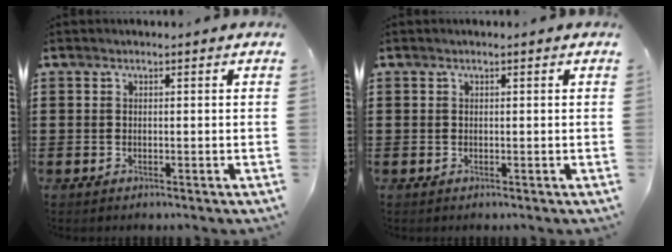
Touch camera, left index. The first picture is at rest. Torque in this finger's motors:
{"motor_torque": [-0.10, -1.23, 0.01, 0.01]}